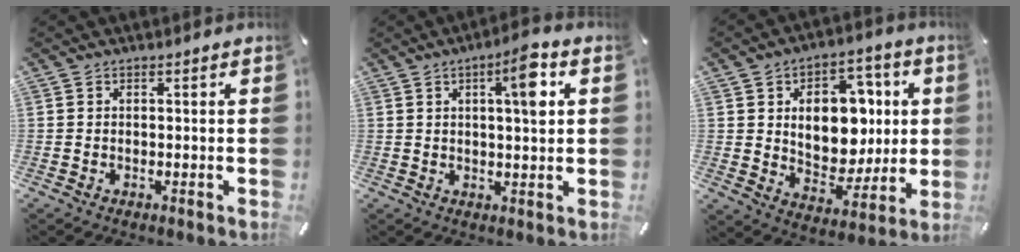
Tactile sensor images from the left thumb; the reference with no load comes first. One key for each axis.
{"total": 7.9, "fx": 2.8, "fy": 1.6, "fz": 7.2, "tx": -0.104, "ty": -0.010, "tz": 0.035}
{"total": 14.5, "fx": 2.4, "fy": 11.1, "fz": 9.1, "tx": -0.126, "ty": -0.012, "tz": 0.050}